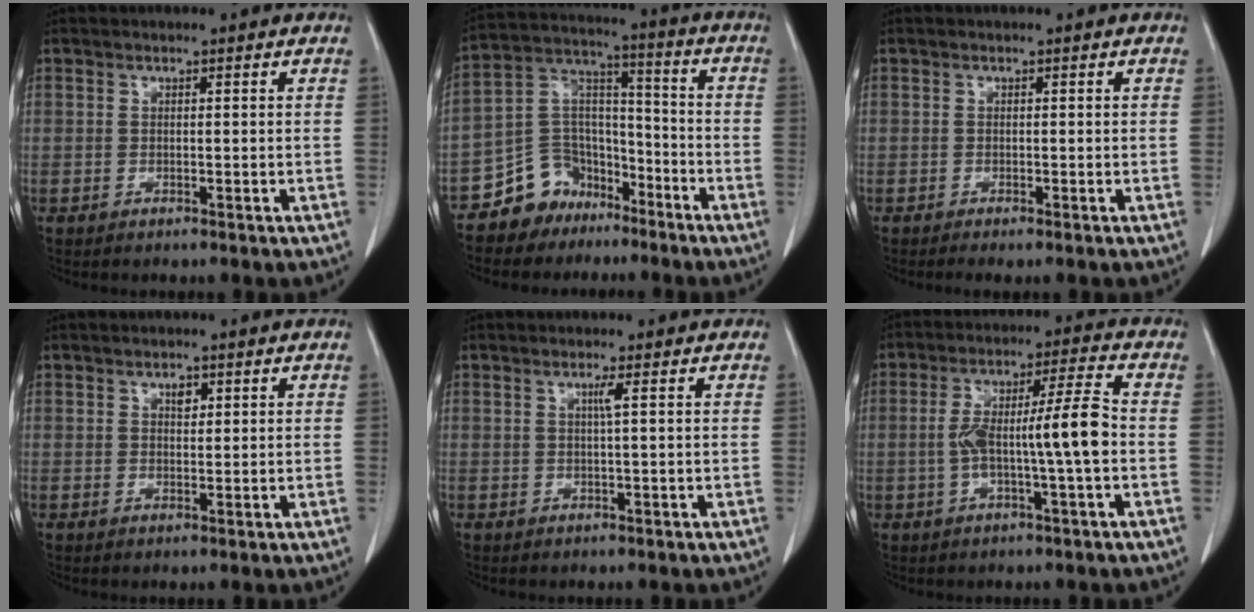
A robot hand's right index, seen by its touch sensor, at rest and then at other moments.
{"total": 10.1, "force": [-7.2, 6.9, 1.7], "torque": [-0.031, 0.053, -0.128]}
{"total": 1.2, "force": [-0.8, 0.1, 0.8], "torque": [-0.015, -0.004, -0.014]}
{"total": 1.5, "force": [0.7, 0.9, 1.0], "torque": [-0.014, -0.002, 0.011]}
{"total": 1.3, "force": [0.4, -0.4, 1.2], "torque": [-0.026, 0.000, 0.007]}
{"total": 9.8, "force": [-1.4, 0.1, 9.7], "torque": [-0.176, 0.020, -0.027]}